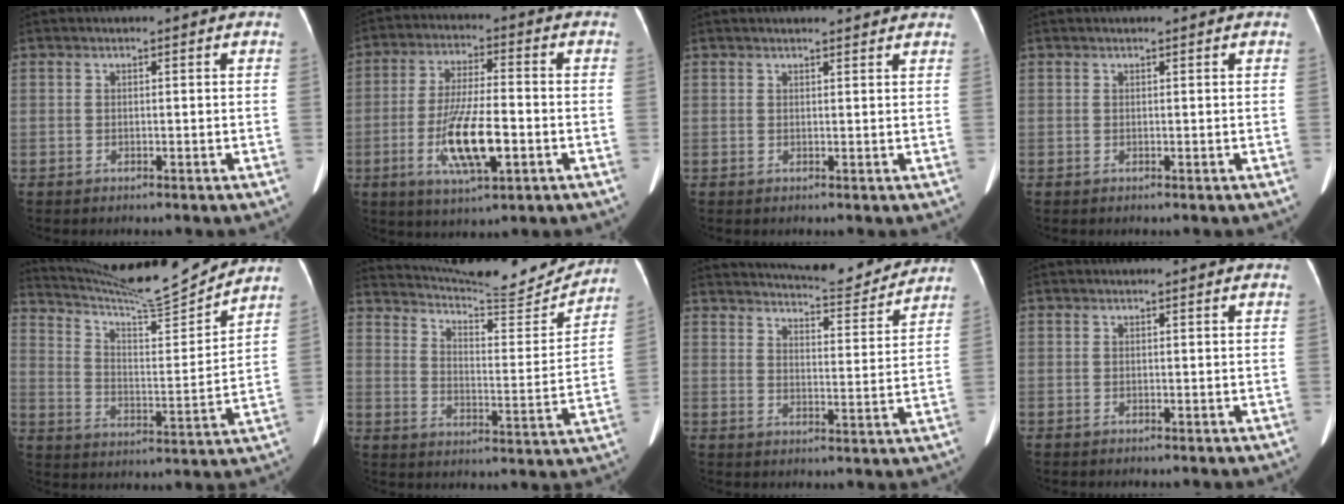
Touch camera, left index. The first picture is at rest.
{"total": 11.2, "force": [-3.4, 2.3, 10.4], "torque": [-0.203, -0.009, -0.057]}
{"total": 5.7, "force": [5.3, 0.9, 1.7], "torque": [-0.018, 0.018, 0.057]}
{"total": 1.0, "force": [0.8, 0.1, 0.5], "torque": [-0.007, 0.016, 0.015]}
{"total": 16.8, "force": [16.0, -0.6, 5.2], "torque": [-0.099, -0.022, 0.252]}
{"total": 18.5, "force": [17.9, 1.6, 4.4], "torque": [-0.076, -0.045, 0.247]}
{"total": 14.0, "force": [13.4, 1.8, 3.9], "torque": [-0.055, -0.010, 0.174]}
{"total": 0.0}